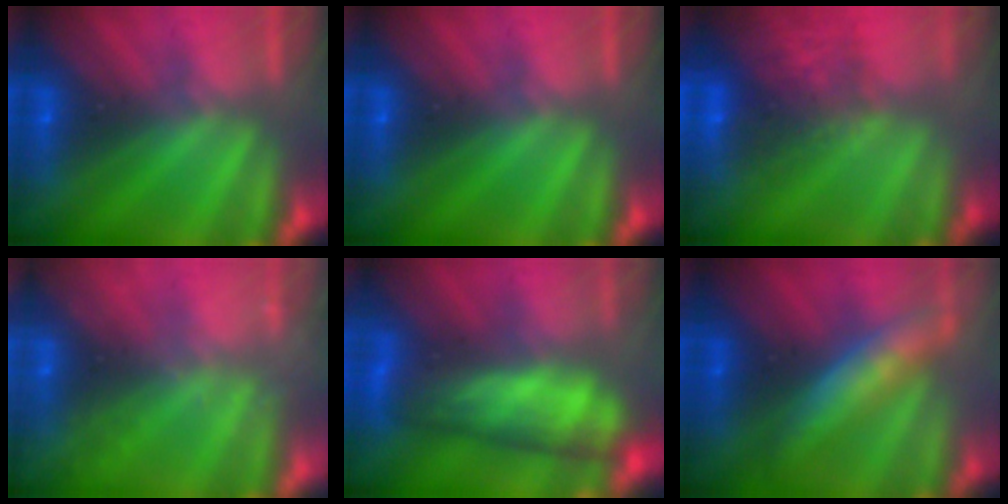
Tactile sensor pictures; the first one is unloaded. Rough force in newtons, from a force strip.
{"total": 0.0}
{"total": 11.4}
{"total": 2.3}
{"total": 5.7}
{"total": 4.4}